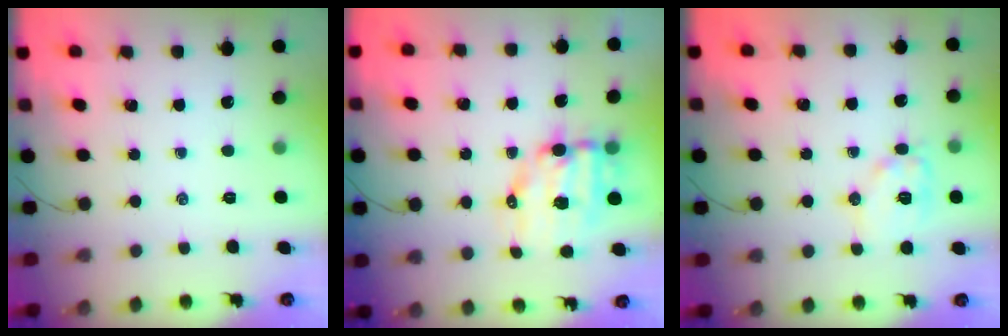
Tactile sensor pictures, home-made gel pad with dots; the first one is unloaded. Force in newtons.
{"total": 10.3, "press": 10.2, "slide": 1.8}
{"total": 10.6, "press": 10.5, "slide": 0.4}